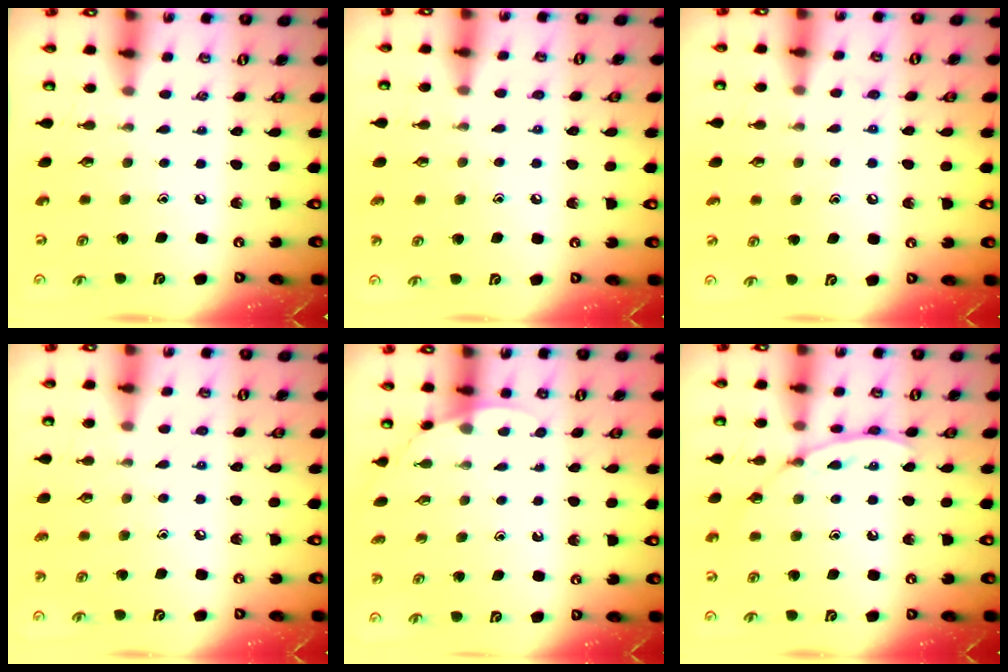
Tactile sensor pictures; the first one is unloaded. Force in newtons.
{"total": 6.7, "press": 6.7, "slide": 0.4}
{"total": 7.4, "press": 7.3, "slide": 0.8}
{"total": 5.7, "press": 5.7, "slide": 0.7}
{"total": 3.6, "press": 3.6, "slide": 0.1}
{"total": 9.3, "press": 9.3, "slide": 0.7}